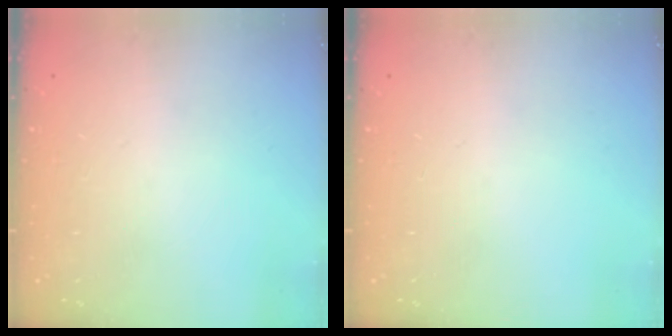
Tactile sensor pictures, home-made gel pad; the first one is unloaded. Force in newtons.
{"total": 0.0}